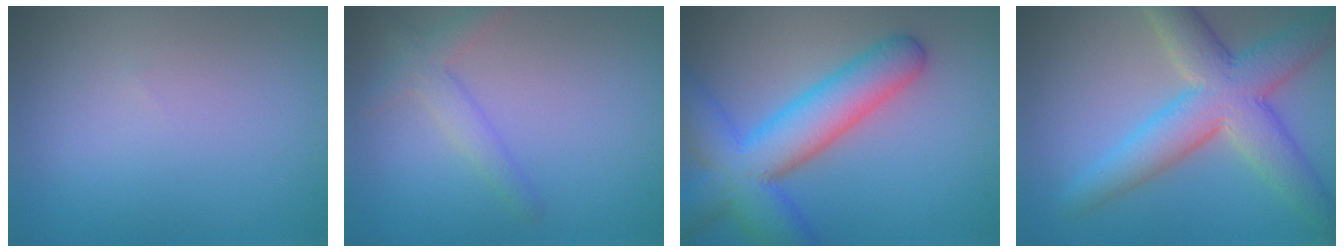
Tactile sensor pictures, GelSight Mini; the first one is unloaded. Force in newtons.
{"total": 2.0, "press": 2.0, "slide": 0.1}
{"total": 8.8, "press": 8.8, "slide": 0.4}
{"total": 7.6, "press": 7.6, "slide": 0.4}